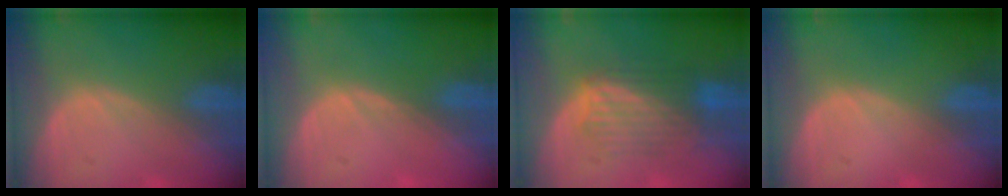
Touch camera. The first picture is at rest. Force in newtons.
{"total": 0.6, "press": 0.4, "slide": 0.4}
{"total": 6.3, "press": 6.3, "slide": 0.6}
{"total": 0.0}